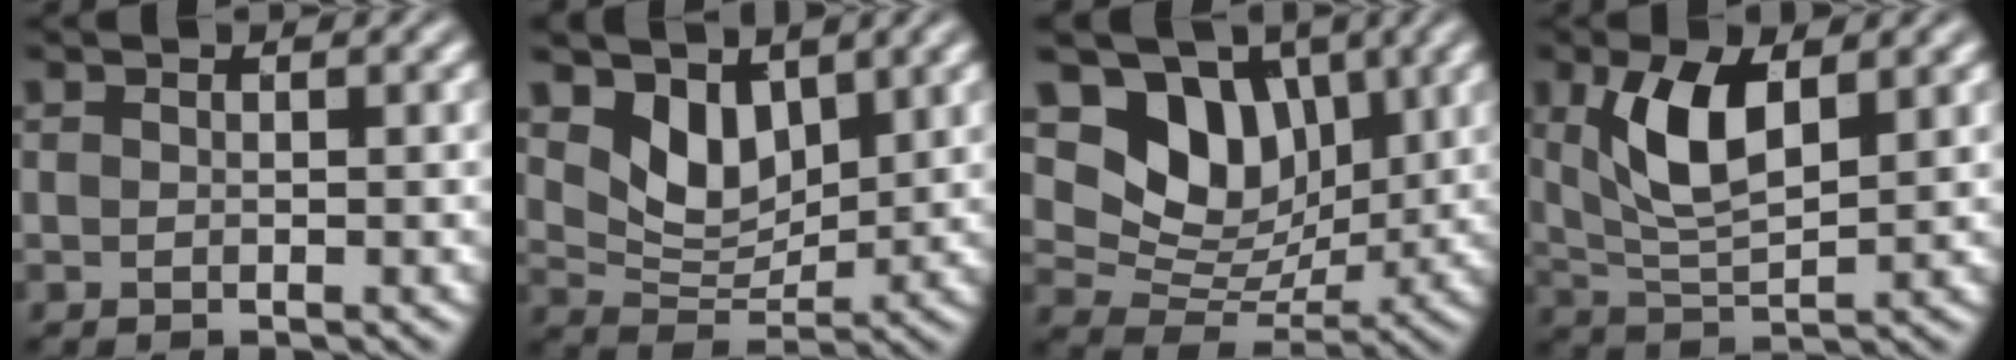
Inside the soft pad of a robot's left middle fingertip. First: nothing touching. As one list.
[{"total": 3.8, "force": [2.1, 2.4, 2.0], "torque": [-0.056, -0.018, 0.039]}, {"total": 7.0, "force": [2.8, 5.3, 3.6], "torque": [-0.066, -0.015, 0.047]}, {"total": 5.7, "force": [1.7, 2.6, 4.9], "torque": [-0.110, -0.001, 0.037]}]